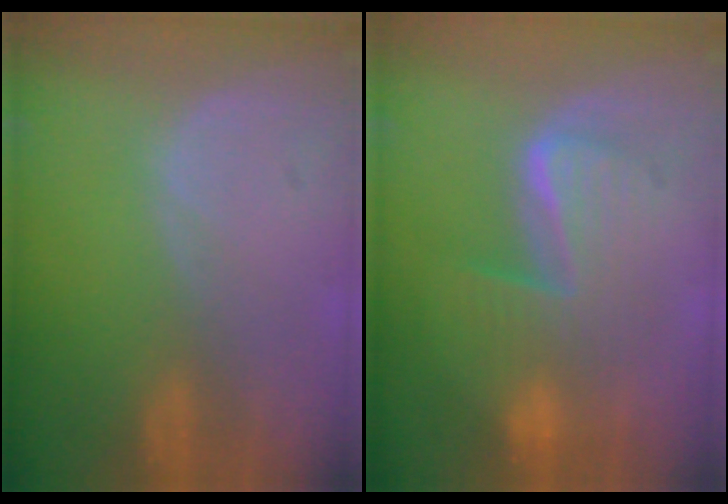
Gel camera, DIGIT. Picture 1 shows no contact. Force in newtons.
{"total": 7.6, "press": 7.6, "slide": 0.3}